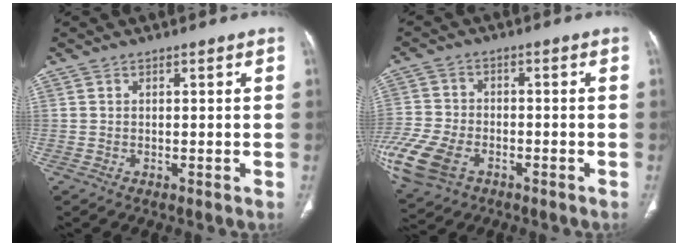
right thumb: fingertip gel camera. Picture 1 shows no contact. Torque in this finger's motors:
{"motor_torque": [1.57, 1.77, 0.42, 0.46, 0.37]}